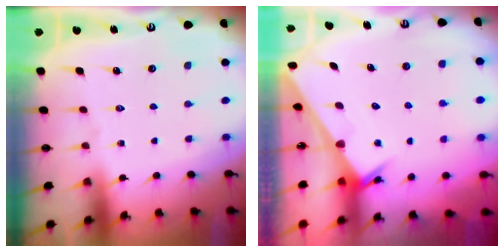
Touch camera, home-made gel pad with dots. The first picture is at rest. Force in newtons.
{"total": 2.4, "press": 2.4, "slide": 0.1}